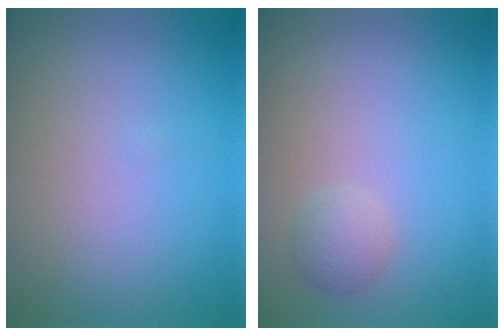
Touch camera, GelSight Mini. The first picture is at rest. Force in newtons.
{"total": 1.5, "press": 1.5, "slide": 0.0}